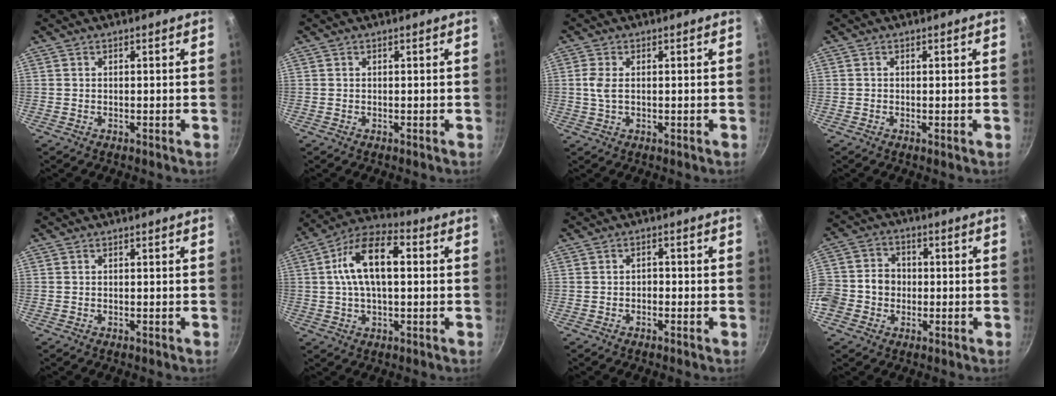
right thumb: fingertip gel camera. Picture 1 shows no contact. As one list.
[{"total": 0.0}, {"total": 3.2, "force": [0.2, 1.7, 2.7], "torque": [-0.071, 0.003, 0.005]}, {"total": 0.6, "force": [-0.1, 0.1, 0.5], "torque": [-0.013, -0.003, -0.003]}, {"total": 0.0}, {"total": 13.7, "force": [2.1, 6.8, 11.7], "torque": [-0.213, 0.028, 0.030]}, {"total": 1.5, "force": [-0.6, 1.1, 0.8], "torque": [-0.003, 0.008, -0.015]}, {"total": 11.9, "force": [-1.8, 10.3, 5.8], "torque": [-0.110, 0.034, -0.032]}]